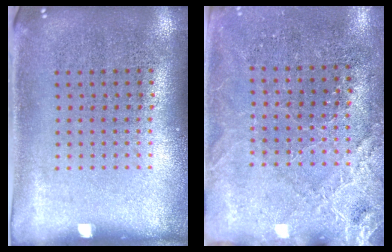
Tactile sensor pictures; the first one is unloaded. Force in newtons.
{"total": 2.7, "press": 2.7, "slide": 0.3}